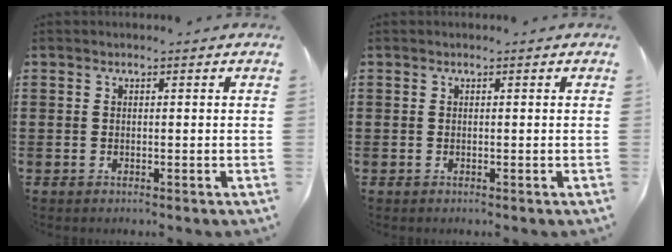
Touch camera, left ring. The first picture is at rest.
{"total": 0.0}